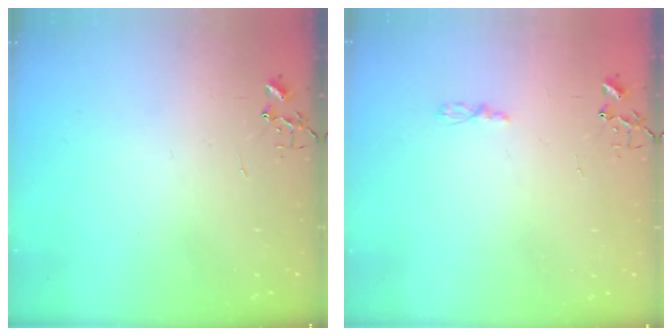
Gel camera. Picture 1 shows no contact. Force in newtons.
{"total": 3.2, "press": 3.1, "slide": 0.4}